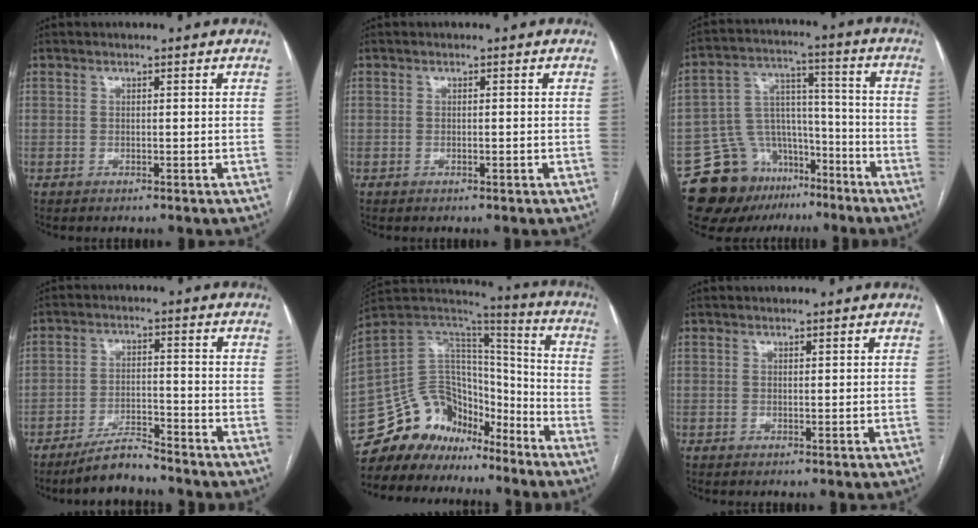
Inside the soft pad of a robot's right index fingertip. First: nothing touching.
{"total": 0.6, "force": [-0.2, 0.1, 0.6], "torque": [-0.013, -0.001, -0.001]}
{"total": 14.1, "force": [-9.6, 9.5, 4.1], "torque": [-0.065, 0.073, -0.146]}
{"total": 5.4, "force": [-5.0, 0.9, 1.9], "torque": [-0.034, -0.009, -0.092]}
{"total": 14.6, "force": [-12.0, 8.0, 2.5], "torque": [-0.040, 0.099, -0.211]}
{"total": 0.0}